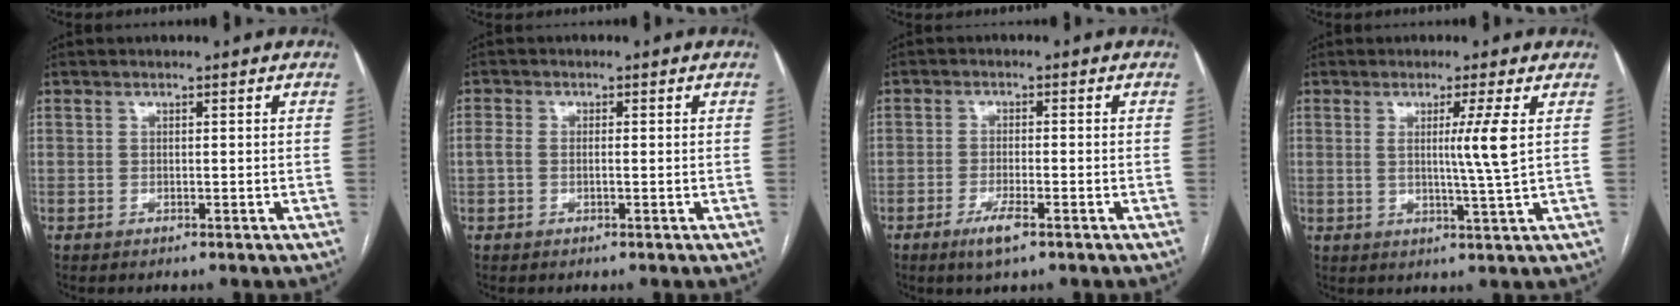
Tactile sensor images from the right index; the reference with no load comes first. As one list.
[{"total": 2.0, "force": [-0.2, 1.1, 1.6], "torque": [-0.037, 0.010, -0.001]}, {"total": 3.7, "force": [-2.3, 0.6, 2.9], "torque": [-0.059, -0.004, -0.040]}, {"total": 5.2, "force": [1.1, -1.6, 4.8], "torque": [-0.086, -0.014, 0.019]}]